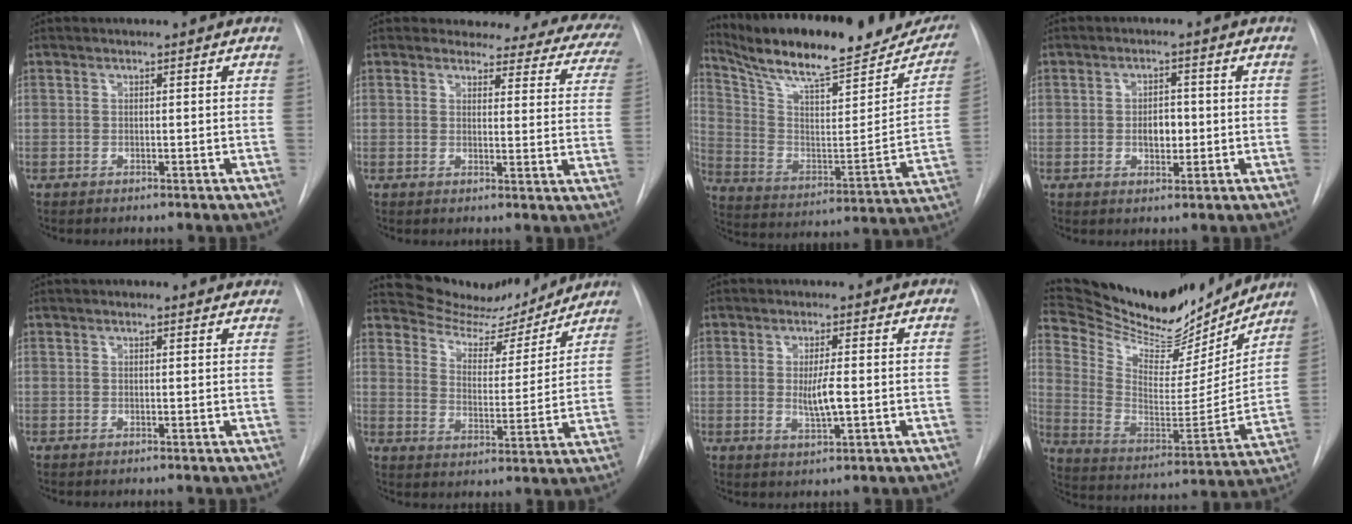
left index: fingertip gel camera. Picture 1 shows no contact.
{"total": 16.2, "force": [14.6, 5.6, 4.3], "torque": [-0.020, -0.051, 0.131]}
{"total": 27.6, "force": [22.8, 6.0, 14.4], "torque": [-0.230, -0.023, 0.329]}
{"total": 3.5, "force": [-0.3, 2.1, 2.8], "torque": [-0.040, 0.003, 0.000]}
{"total": 3.8, "force": [3.4, 1.1, 1.2], "torque": [-0.013, 0.017, 0.028]}
{"total": 12.2, "force": [11.9, 2.7, 1.2], "torque": [-0.018, -0.012, 0.178]}
{"total": 3.8, "force": [-0.1, 0.5, 3.8], "torque": [-0.069, -0.007, 0.000]}
{"total": 24.2, "force": [21.9, 6.1, 8.2], "torque": [-0.142, -0.029, 0.333]}